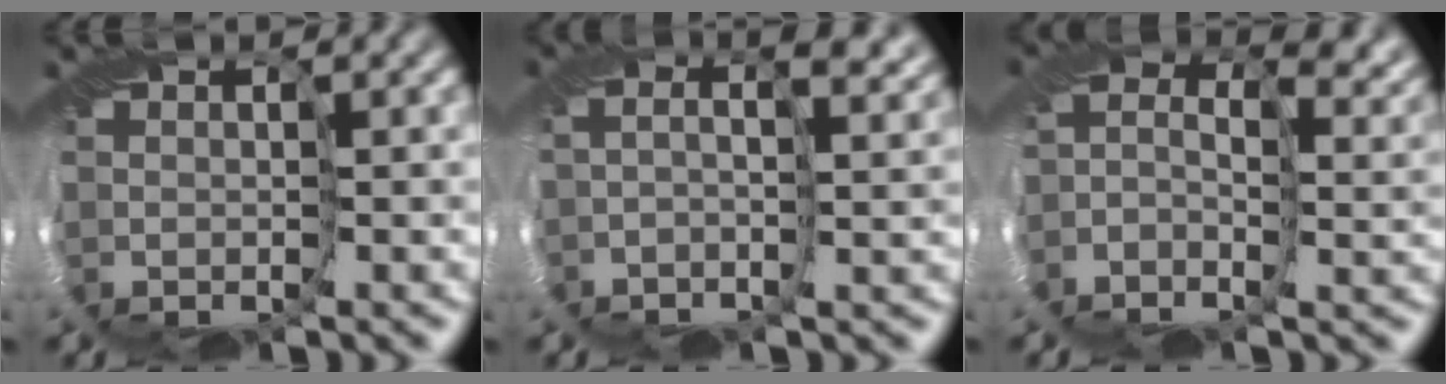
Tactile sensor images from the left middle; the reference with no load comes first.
{"total": 6.5, "force": [2.2, 3.6, 5.0], "torque": [-0.086, 0.026, 0.019]}
{"total": 7.3, "force": [0.8, 5.0, 5.2], "torque": [-0.071, 0.012, 0.008]}